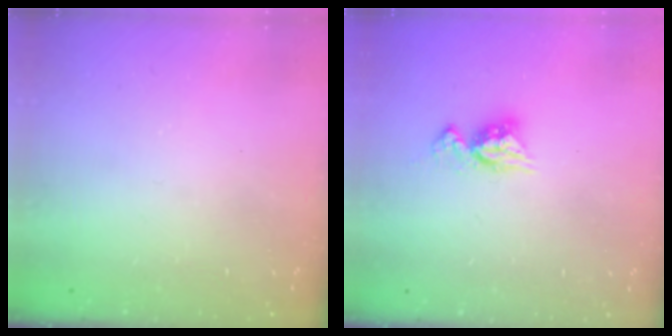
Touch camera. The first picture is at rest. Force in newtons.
{"total": 7.5, "press": 7.4, "slide": 0.8}